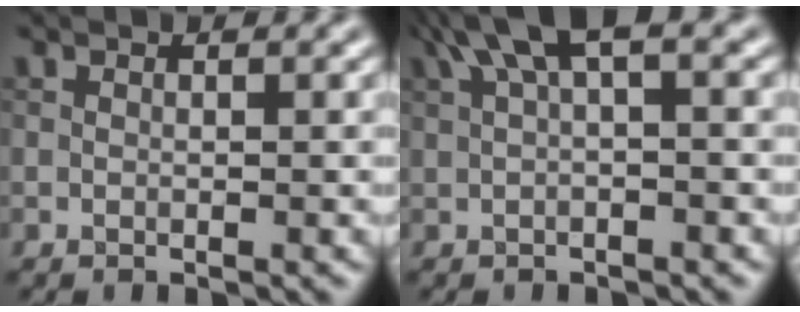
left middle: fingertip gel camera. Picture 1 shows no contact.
{"total": 4.4, "force": [1.9, 1.1, 3.8], "torque": [-0.068, 0.016, 0.032]}